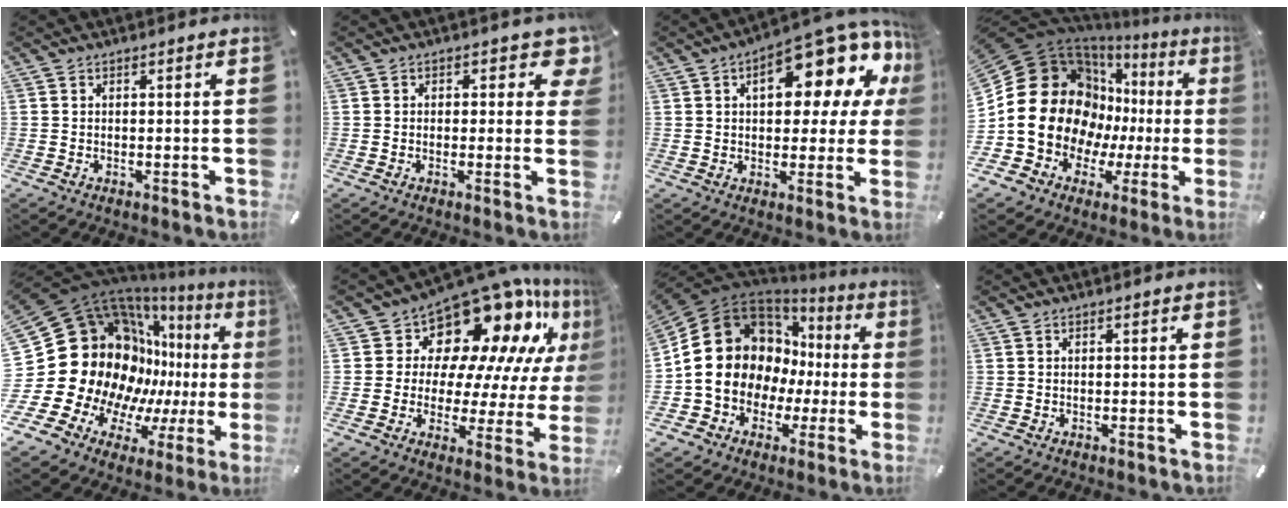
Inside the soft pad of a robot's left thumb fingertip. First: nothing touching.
{"total": 4.8, "force": [2.0, 3.0, 3.3], "torque": [-0.021, -0.009, 0.026]}
{"total": 16.5, "force": [8.3, 7.5, 12.0], "torque": [-0.152, -0.055, 0.131]}
{"total": 24.2, "force": [3.7, 19.6, 13.7], "torque": [-0.254, -0.042, 0.101]}
{"total": 29.5, "force": [2.1, 22.7, 18.8], "torque": [-0.314, -0.107, 0.116]}
{"total": 14.9, "force": [11.7, 7.2, 5.8], "torque": [-0.083, -0.130, 0.192]}
{"total": 17.9, "force": [1.2, 15.6, 8.8], "torque": [-0.175, -0.014, 0.037]}
{"total": 0.0}